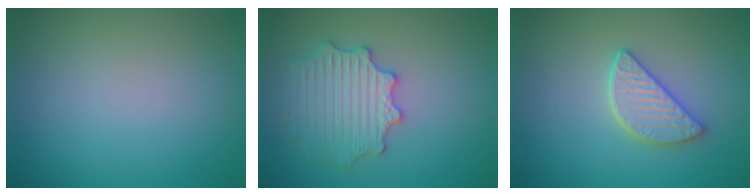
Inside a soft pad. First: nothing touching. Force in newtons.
{"total": 3.6, "press": 3.6, "slide": 0.6}
{"total": 3.2, "press": 3.0, "slide": 1.2}